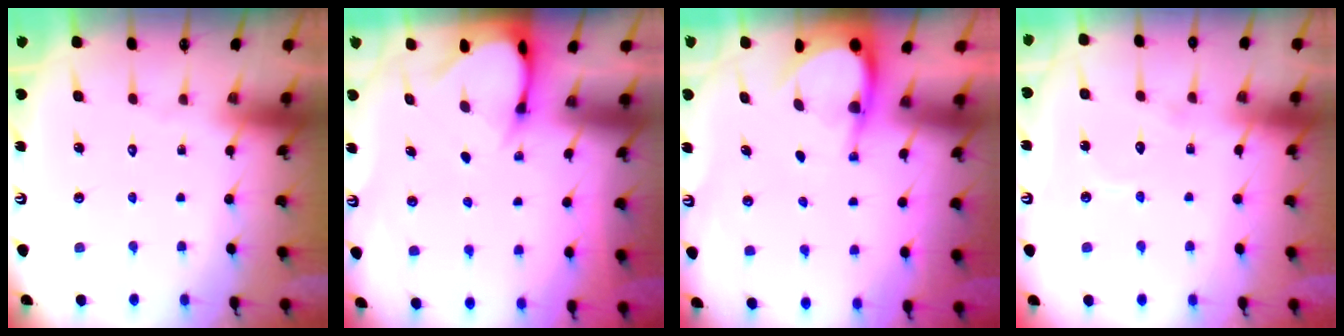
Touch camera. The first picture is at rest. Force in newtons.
{"total": 3.6, "press": 3.6, "slide": 0.2}
{"total": 4.9, "press": 4.9, "slide": 0.5}
{"total": 6.1, "press": 6.1, "slide": 0.4}